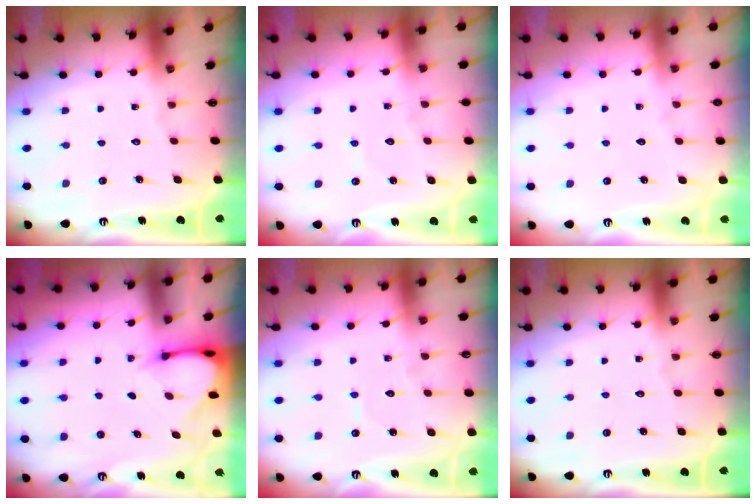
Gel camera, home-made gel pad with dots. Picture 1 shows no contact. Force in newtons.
{"total": 3.7, "press": 3.7, "slide": 0.3}
{"total": 2.0, "press": 2.0, "slide": 0.3}
{"total": 3.4, "press": 3.4, "slide": 0.2}
{"total": 3.6, "press": 3.6, "slide": 0.3}
{"total": 0.0}